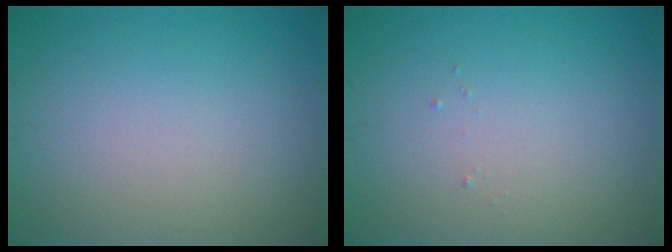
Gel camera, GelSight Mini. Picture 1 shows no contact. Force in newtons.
{"total": 0.0}